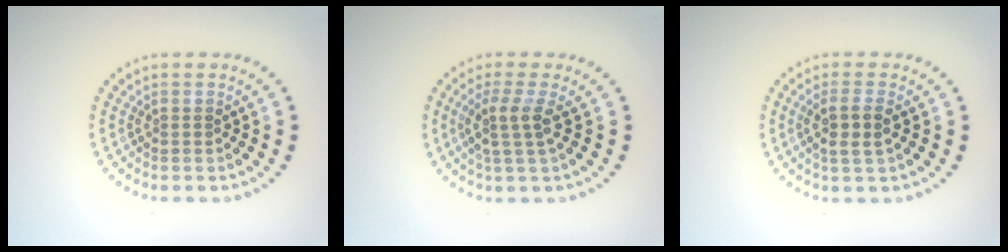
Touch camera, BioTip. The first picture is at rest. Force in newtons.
{"total": 2.6, "press": 2.0, "slide": 1.7}
{"total": 2.4, "press": 2.2, "slide": 0.9}